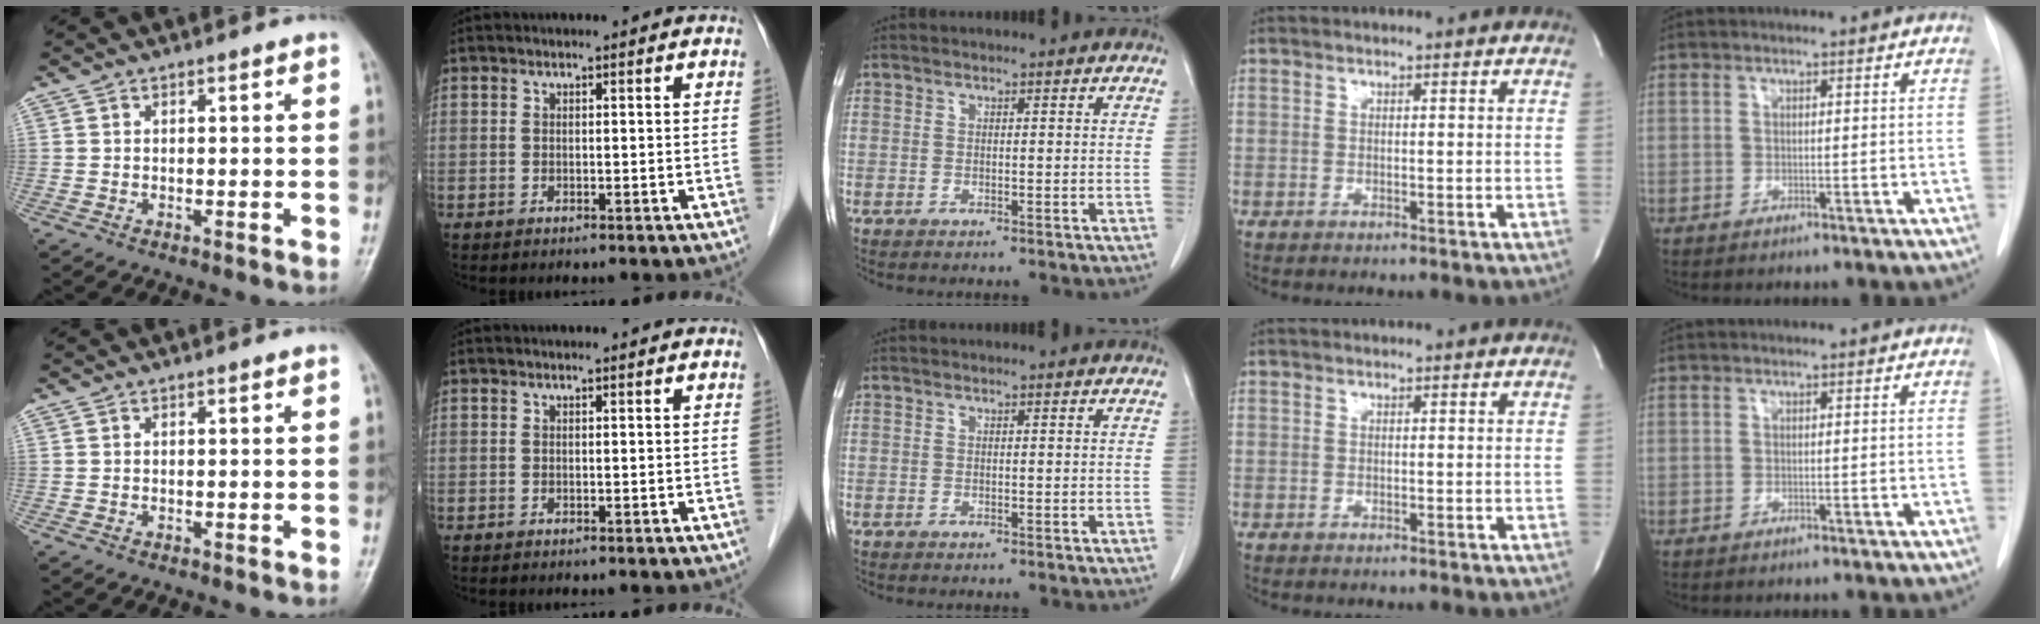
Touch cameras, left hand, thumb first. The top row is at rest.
{}